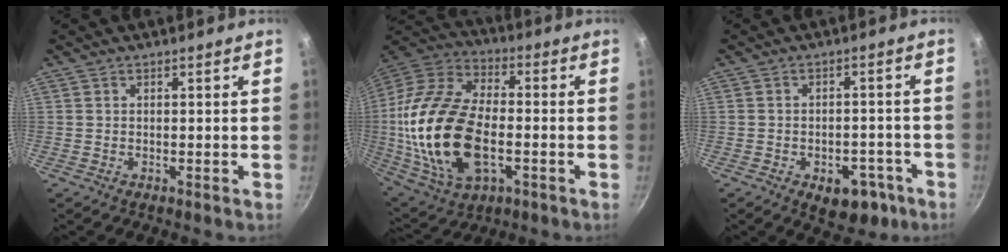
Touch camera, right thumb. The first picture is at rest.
{"total": 25.5, "force": [-3.3, 14.6, 20.6], "torque": [-0.414, 0.022, -0.060]}
{"total": 8.6, "force": [-4.1, 5.4, 5.3], "torque": [-0.028, 0.025, -0.042]}